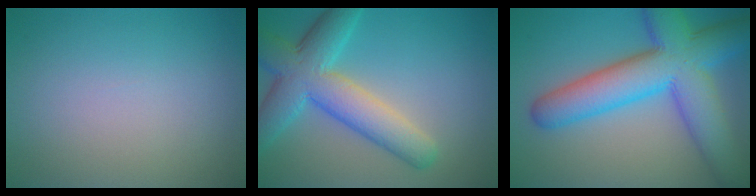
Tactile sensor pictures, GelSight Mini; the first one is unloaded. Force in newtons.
{"total": 7.7, "press": 7.7, "slide": 0.3}
{"total": 10.6, "press": 10.6, "slide": 0.3}